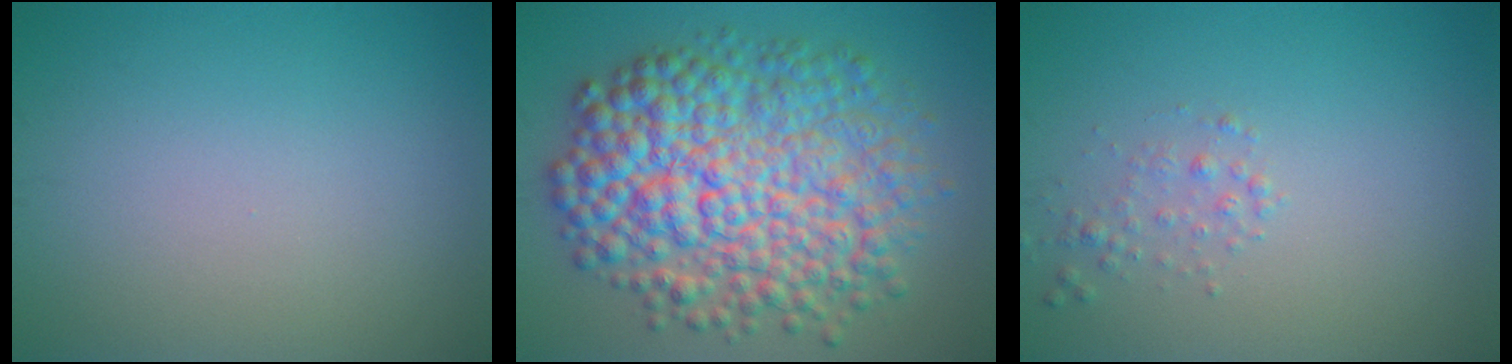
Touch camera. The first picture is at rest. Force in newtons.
{"total": 11.5, "press": 11.5, "slide": 0.1}
{"total": 1.2, "press": 1.2, "slide": 0.1}